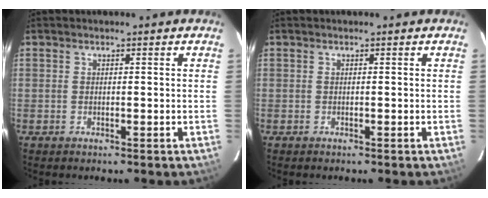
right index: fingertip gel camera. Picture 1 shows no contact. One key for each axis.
{"total": 0.0}